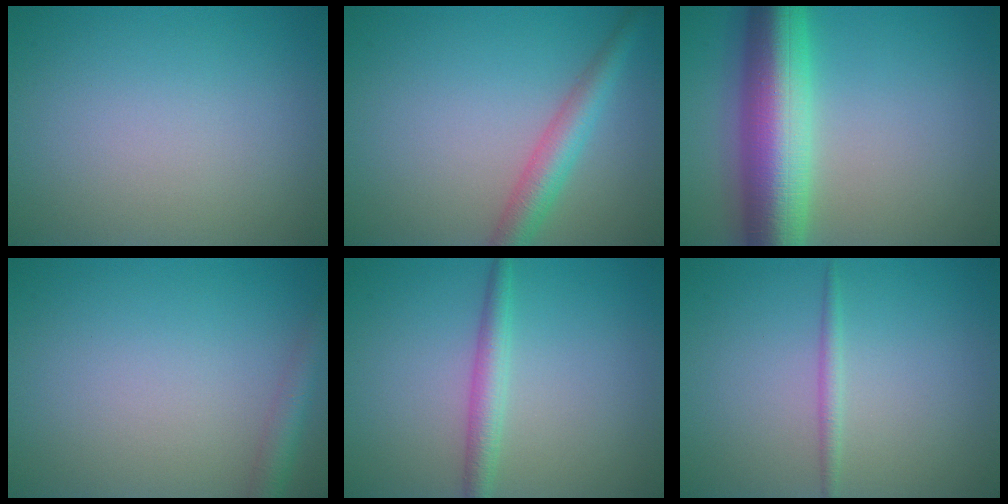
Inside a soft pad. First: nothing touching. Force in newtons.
{"total": 3.5, "press": 3.5, "slide": 0.1}
{"total": 10.7, "press": 10.6, "slide": 0.2}
{"total": 2.4, "press": 2.4, "slide": 0.1}
{"total": 2.4, "press": 2.4, "slide": 0.0}
{"total": 1.1, "press": 1.1, "slide": 0.1}